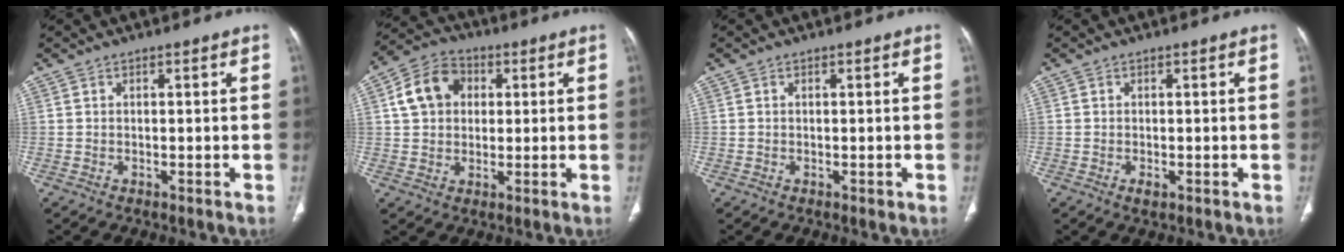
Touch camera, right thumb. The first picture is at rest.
{"total": 9.7, "force": [2.2, 7.7, 5.5], "torque": [-0.083, 0.012, 0.031]}
{"total": 0.5, "force": [-0.2, 0.3, 0.4], "torque": [-0.005, -0.001, -0.002]}
{"total": 1.1, "force": [-0.5, 0.6, 0.9], "torque": [-0.016, -0.003, -0.008]}